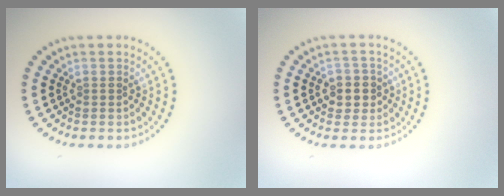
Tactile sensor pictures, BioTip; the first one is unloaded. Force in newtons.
{"total": 2.4, "press": 2.3, "slide": 0.8}